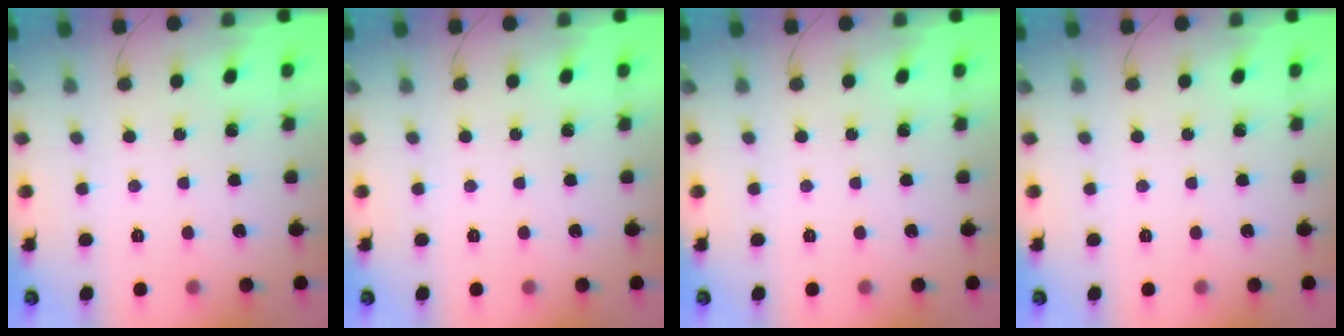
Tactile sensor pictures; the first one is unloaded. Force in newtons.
{"total": 0.0}
{"total": 0.0}
{"total": 0.0}